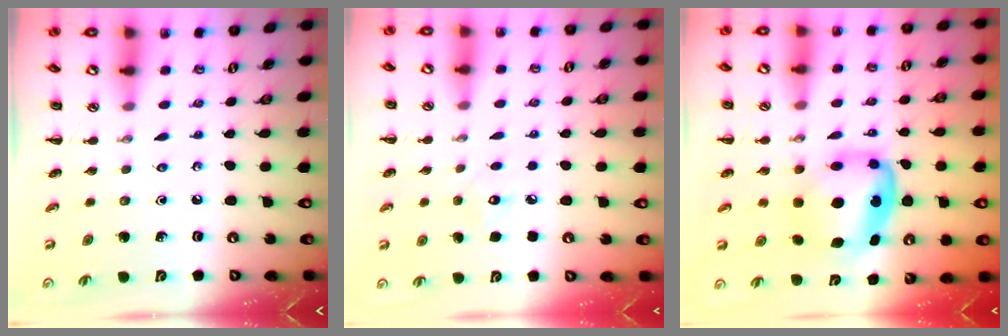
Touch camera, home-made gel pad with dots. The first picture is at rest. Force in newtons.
{"total": 5.7, "press": 5.6, "slide": 1.2}
{"total": 6.3, "press": 6.1, "slide": 1.3}